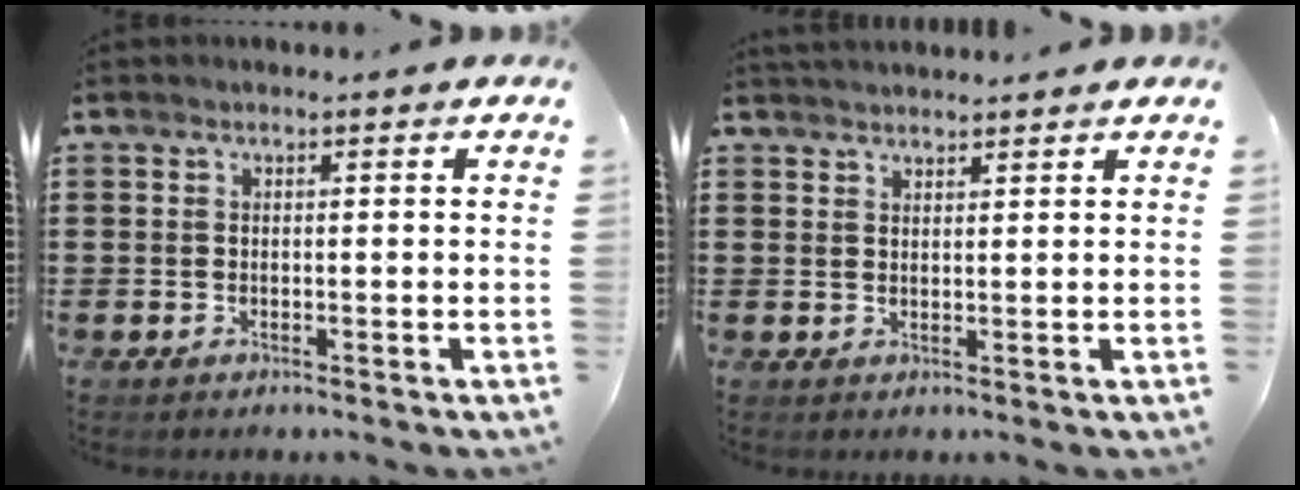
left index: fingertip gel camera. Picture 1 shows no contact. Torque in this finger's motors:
{"motor_torque": [1.07, -1.07, 0.53, 0.11]}